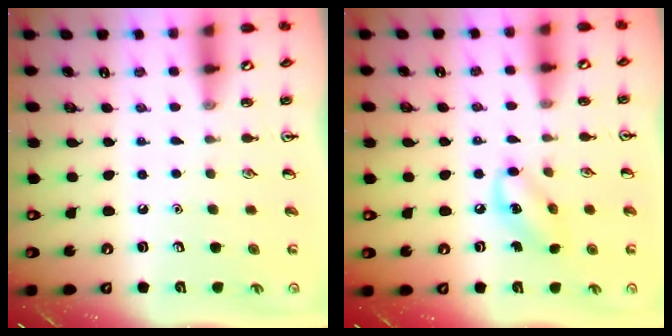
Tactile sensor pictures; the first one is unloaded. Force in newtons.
{"total": 6.8, "press": 6.8, "slide": 0.7}